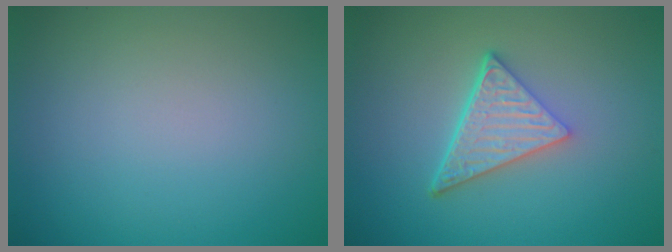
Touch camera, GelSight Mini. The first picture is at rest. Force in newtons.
{"total": 4.7, "press": 3.4, "slide": 3.3}